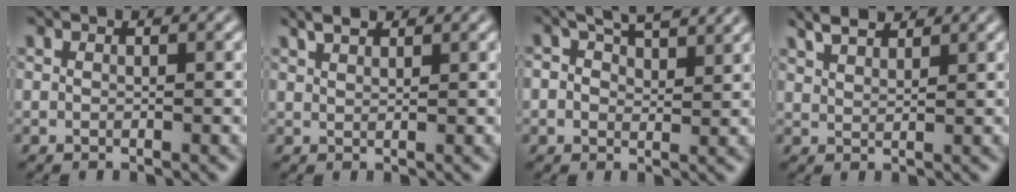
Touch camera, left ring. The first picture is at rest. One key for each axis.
{"total": 2.8, "fx": 2.2, "fy": 1.0, "fz": 1.5, "tx": -0.022, "ty": 0.027, "tz": 0.018}
{"total": 4.7, "fx": 3.1, "fy": 2.1, "fz": 3.0, "tx": -0.043, "ty": 0.025, "tz": 0.030}
{"total": 4.3, "fx": 3.5, "fy": 1.4, "fz": 2.2, "tx": -0.042, "ty": 0.033, "tz": 0.038}